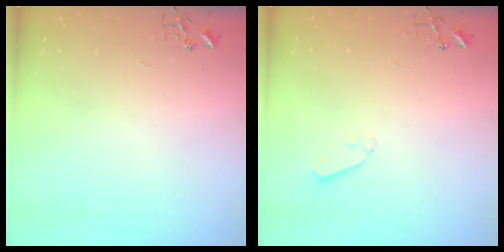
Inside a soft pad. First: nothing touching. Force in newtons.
{"total": 4.2, "press": 4.2, "slide": 0.7}